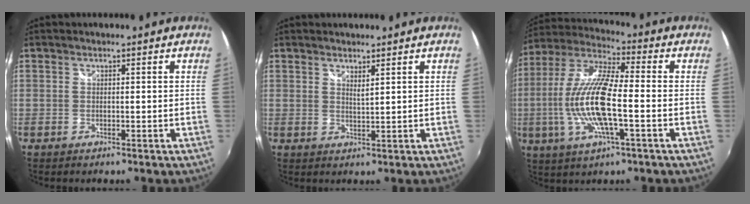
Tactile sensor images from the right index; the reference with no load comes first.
{"total": 1.8, "force": [1.4, 0.1, 1.2], "torque": [-0.023, -0.003, 0.021]}
{"total": 16.5, "force": [-2.9, 3.6, 15.8], "torque": [-0.314, -0.006, -0.057]}